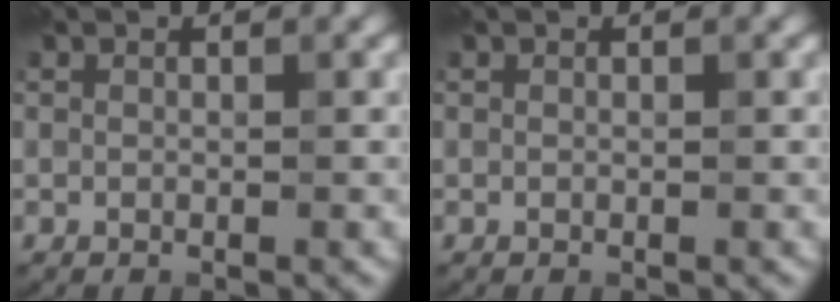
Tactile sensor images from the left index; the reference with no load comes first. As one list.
[{"total": 0.0}]